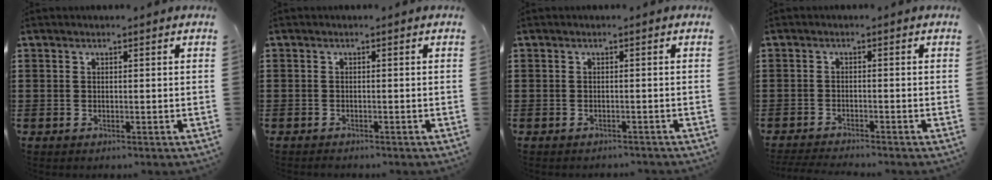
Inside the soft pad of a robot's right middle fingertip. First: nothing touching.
{"total": 0.8, "force": [-0.8, 0.2, -0.1], "torque": [0.000, 0.002, -0.018]}
{"total": 0.8, "force": [-0.8, 0.0, 0.1], "torque": [-0.004, -0.001, -0.017]}
{"total": 2.3, "force": [-2.3, -0.1, 0.5], "torque": [-0.009, -0.002, -0.046]}